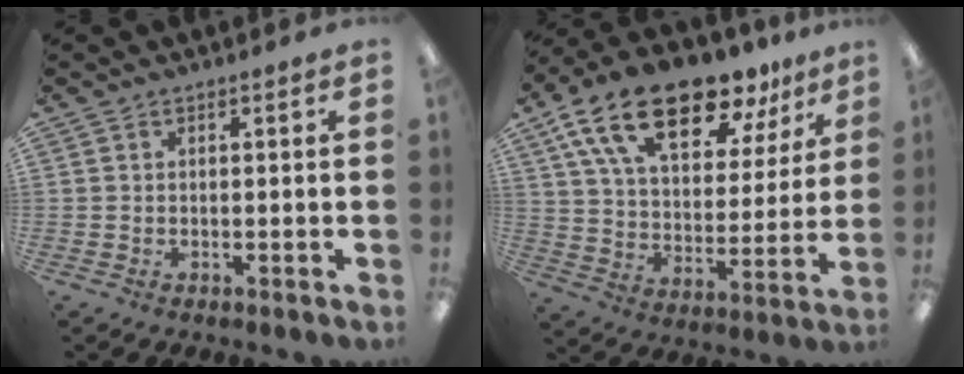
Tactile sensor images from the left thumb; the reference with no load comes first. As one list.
[{"total": 20.7, "force": [14.1, 8.9, 12.2], "torque": [-0.211, -0.077, 0.246]}]